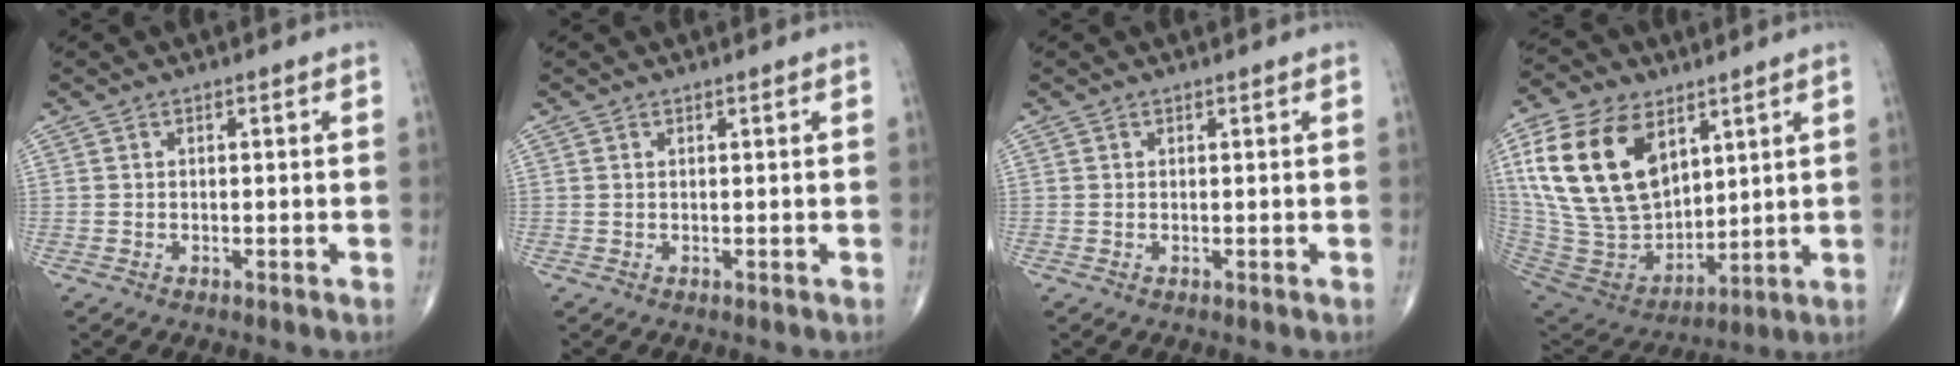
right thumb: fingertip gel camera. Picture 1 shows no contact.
{"total": 0.0}
{"total": 0.0}
{"total": 23.9, "force": [9.3, 15.0, 16.1], "torque": [-0.310, -0.031, 0.187]}